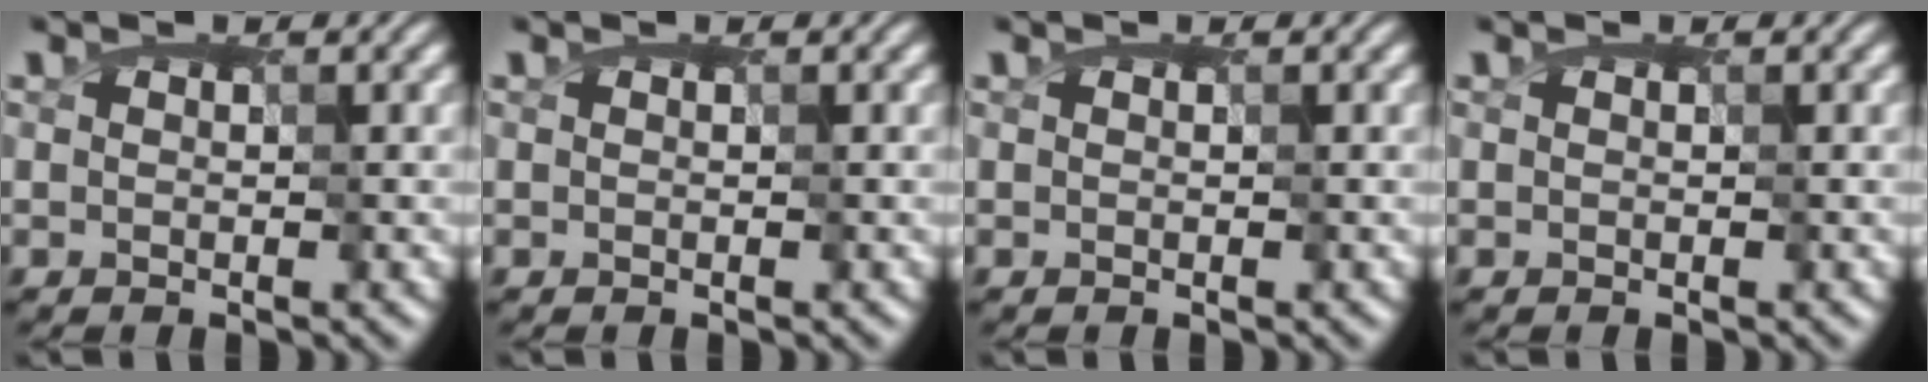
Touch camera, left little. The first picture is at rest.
{"total": 0.0}
{"total": 0.0}
{"total": 0.0}